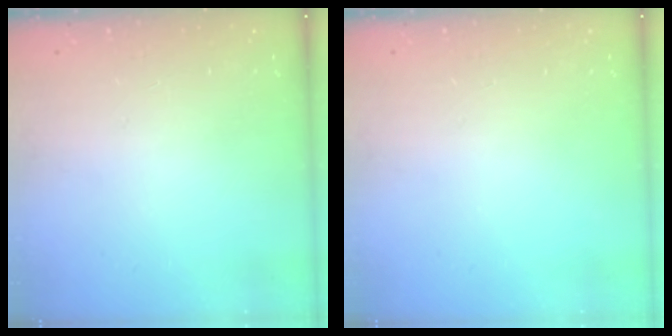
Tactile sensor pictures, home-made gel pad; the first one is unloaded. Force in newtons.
{"total": 0.0}